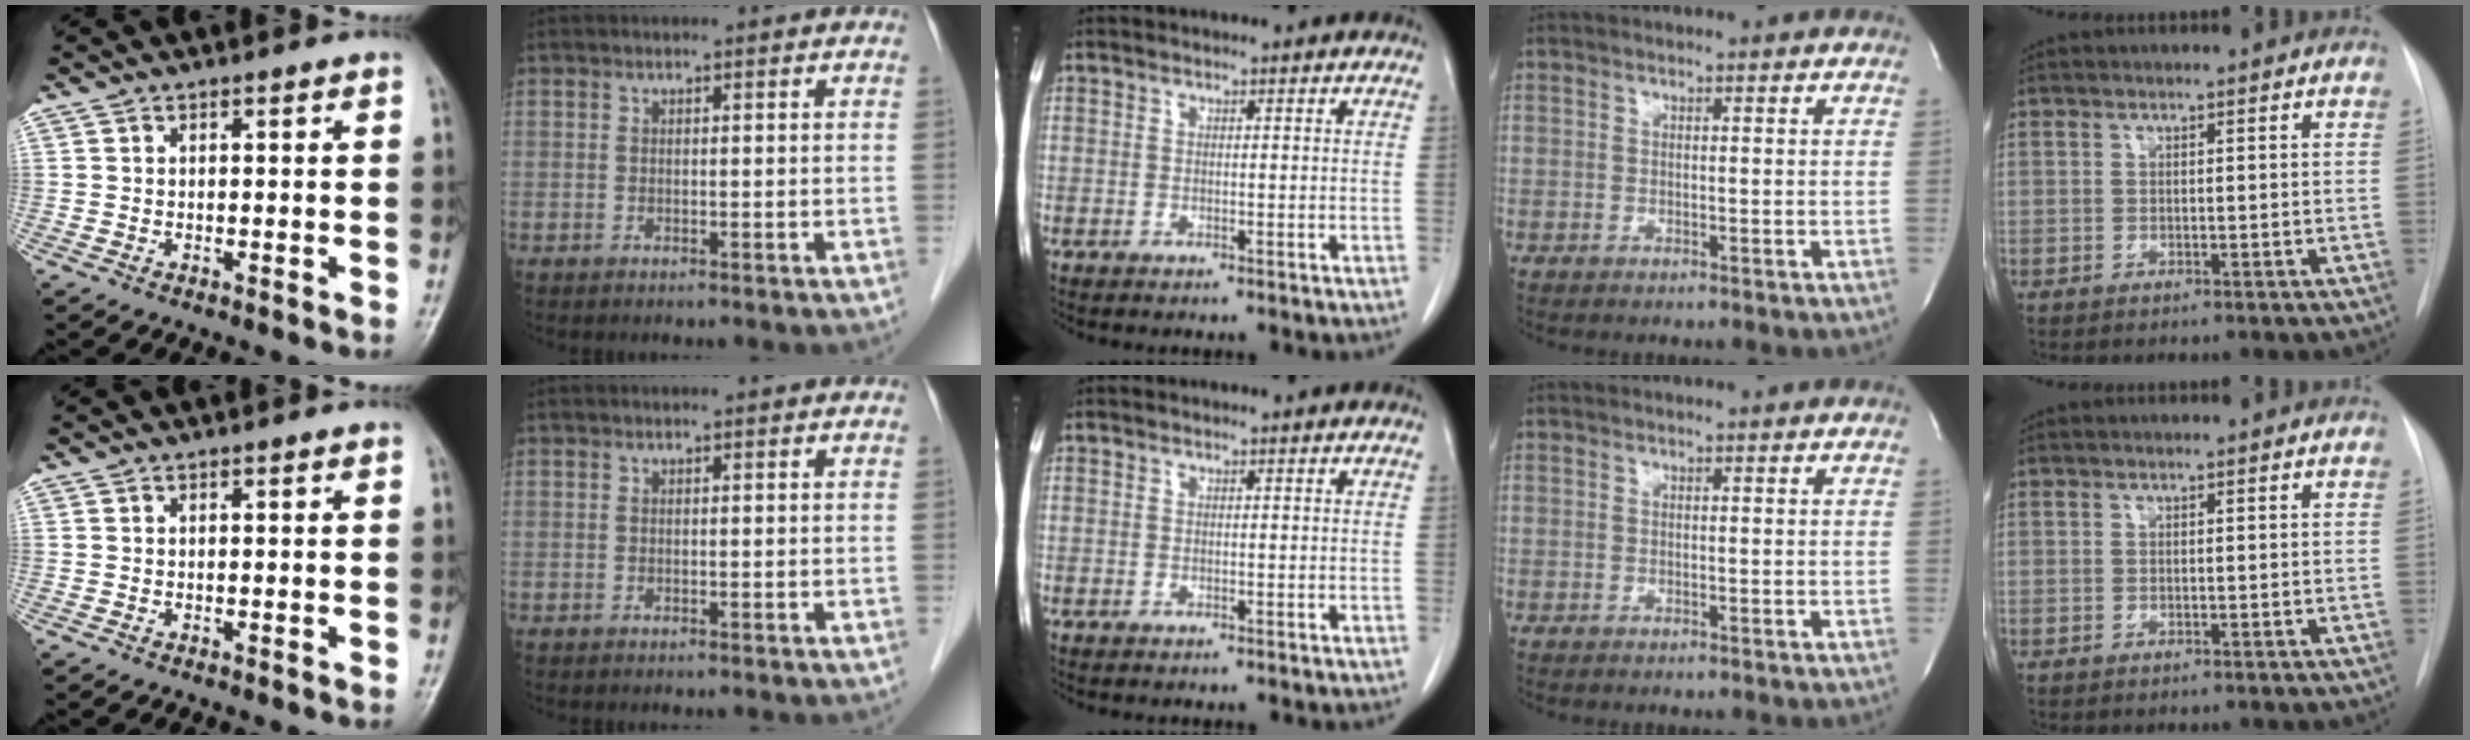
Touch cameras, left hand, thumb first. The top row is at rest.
{}